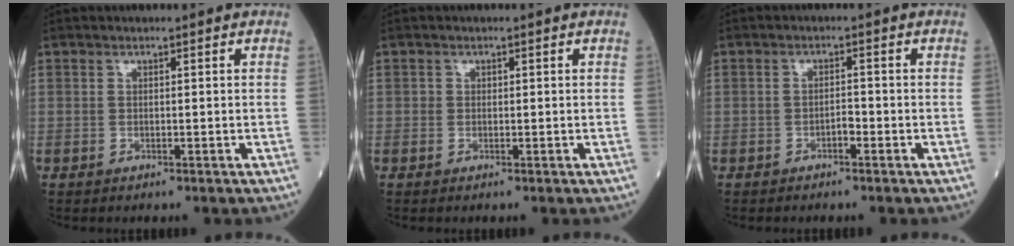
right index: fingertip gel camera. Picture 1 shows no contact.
{"total": 0.6, "force": [0.1, 0.6, 0.1], "torque": [0.002, 0.002, -0.001]}
{"total": 1.4, "force": [-0.8, 0.4, 1.0], "torque": [-0.013, 0.003, -0.016]}